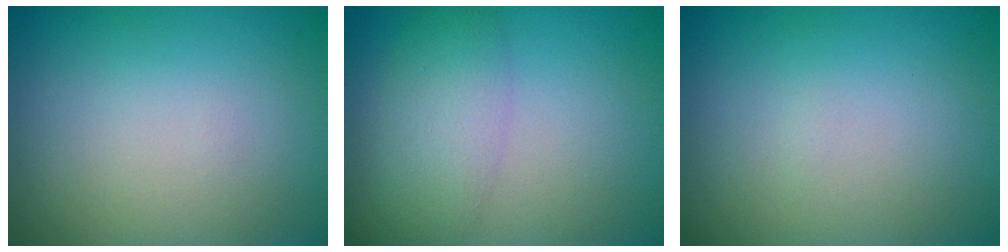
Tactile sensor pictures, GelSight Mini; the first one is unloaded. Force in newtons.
{"total": 3.9, "press": 3.9, "slide": 0.1}
{"total": 0.0}